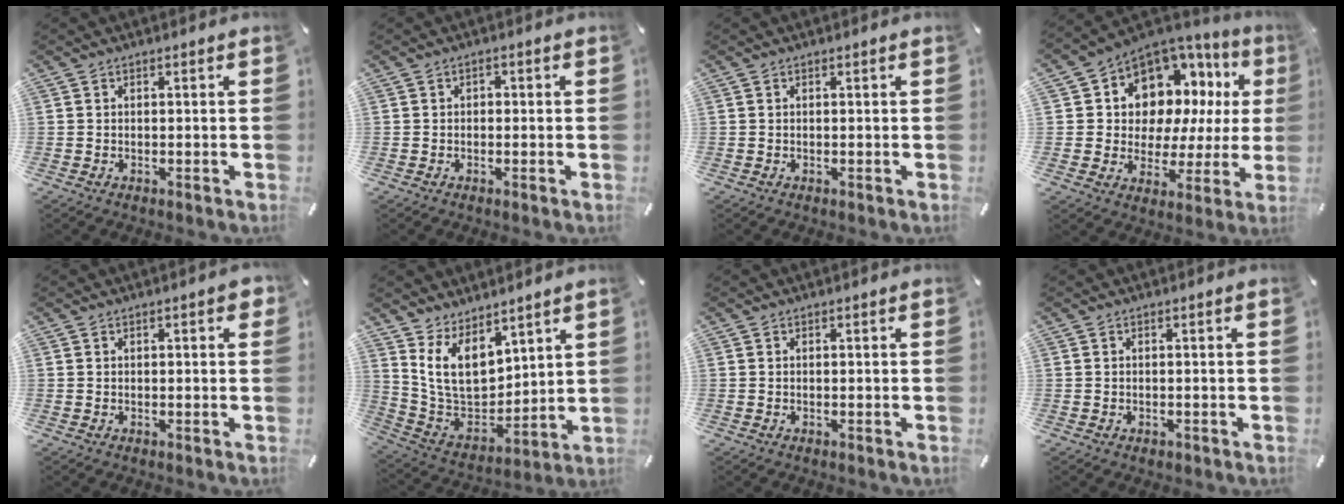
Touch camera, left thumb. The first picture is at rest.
{"total": 0.8, "force": [-0.3, 0.7, 0.3], "torque": [-0.006, 0.004, -0.008]}
{"total": 0.0}
{"total": 11.4, "force": [6.2, 8.6, 4.2], "torque": [-0.071, -0.064, 0.114]}
{"total": 1.7, "force": [0.5, 0.7, 1.4], "torque": [-0.021, 0.003, 0.005]}
{"total": 12.3, "force": [7.1, 8.1, 6.0], "torque": [-0.141, -0.054, 0.140]}
{"total": 0.0}
{"total": 0.5, "force": [-0.2, 0.4, 0.3], "torque": [-0.005, 0.000, -0.005]}